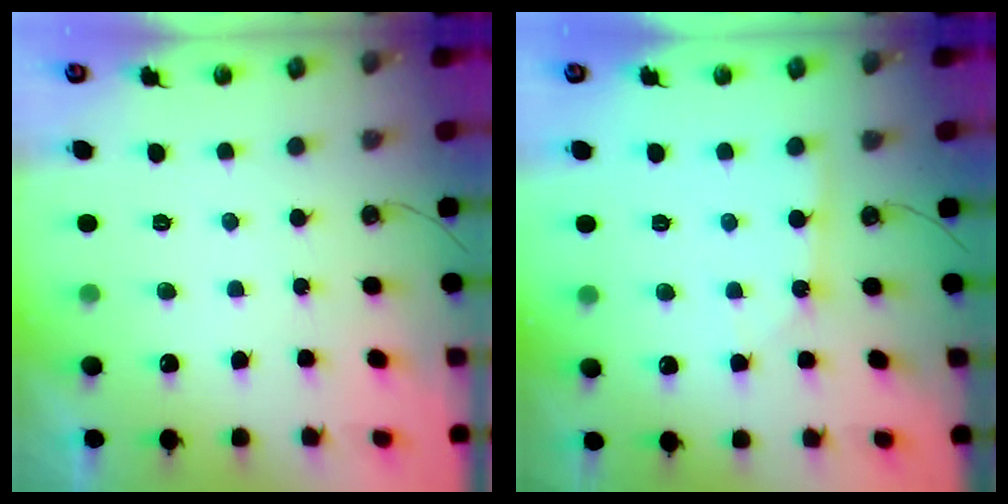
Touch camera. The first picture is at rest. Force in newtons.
{"total": 2.3, "press": 2.3, "slide": 0.2}